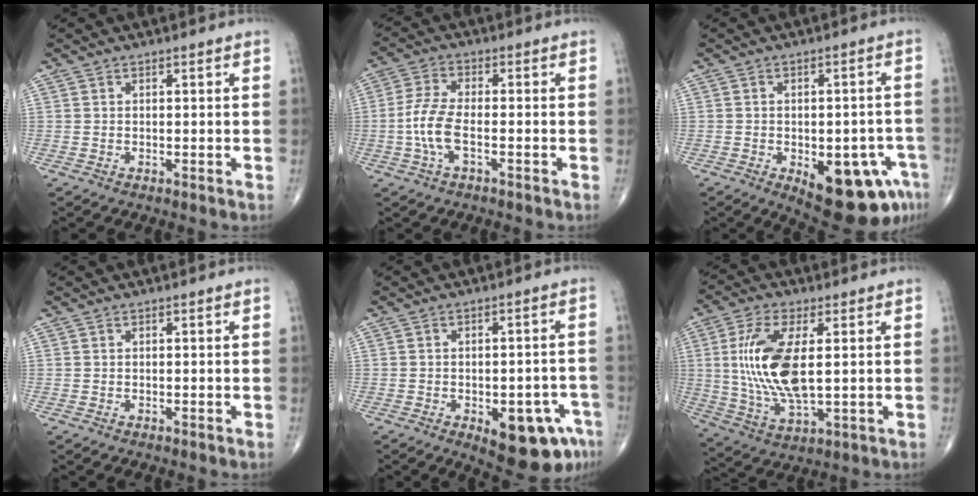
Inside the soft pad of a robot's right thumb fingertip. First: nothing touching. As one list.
[{"total": 6.7, "force": [-1.9, 2.5, 6.0], "torque": [-0.142, 0.017, -0.038]}, {"total": 15.2, "force": [-6.6, 6.7, 12.0], "torque": [-0.110, 0.021, -0.068]}, {"total": 0.0}, {"total": 12.3, "force": [-5.7, 5.2, 9.5], "torque": [-0.094, 0.025, -0.063]}, {"total": 14.8, "force": [1.7, 5.9, 13.5], "torque": [-0.283, -0.014, 0.039]}]